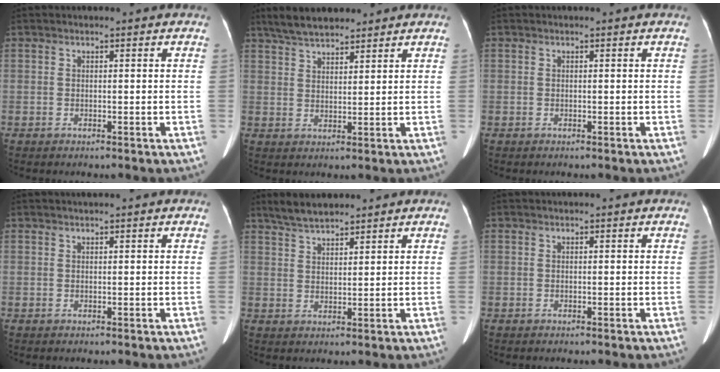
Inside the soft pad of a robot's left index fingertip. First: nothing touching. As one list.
[{"total": 7.1, "force": [6.1, 1.9, 3.1], "torque": [-0.058, 0.022, 0.109]}, {"total": 0.0}, {"total": 0.9, "force": [0.7, -0.1, 0.5], "torque": [-0.009, 0.009, 0.014]}, {"total": 5.1, "force": [4.5, 1.1, 2.2], "torque": [-0.051, 0.015, 0.085]}, {"total": 0.0}]